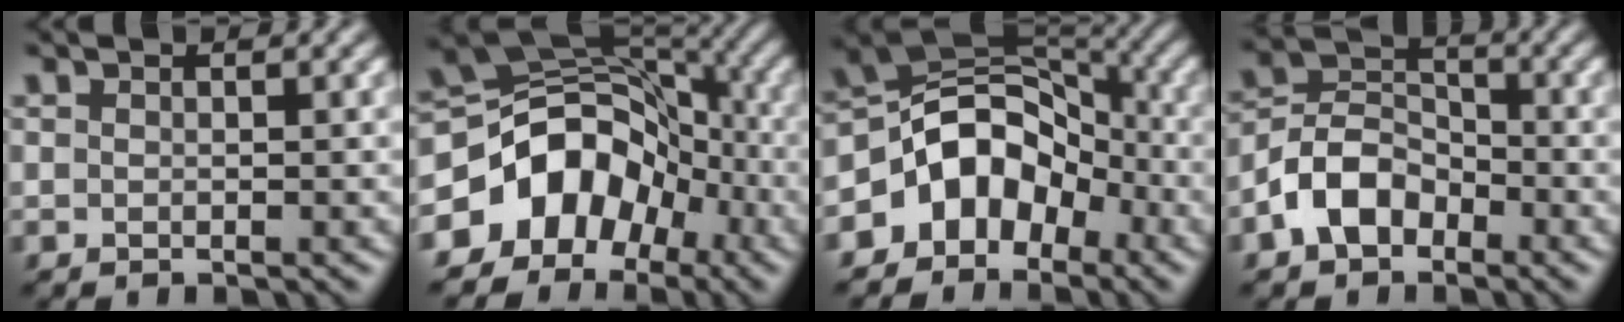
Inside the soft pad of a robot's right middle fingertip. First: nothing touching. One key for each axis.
{"total": 9.5, "fx": -4.2, "fy": 7.1, "fz": 4.7, "tx": -0.068, "ty": 0.014, "tz": -0.090}
{"total": 7.6, "fx": -3.4, "fy": 5.4, "fz": 4.0, "tx": -0.045, "ty": 0.017, "tz": -0.077}
{"total": 5.1, "fx": -2.6, "fy": 3.5, "fz": 2.6, "tx": -0.050, "ty": 0.007, "tz": -0.061}